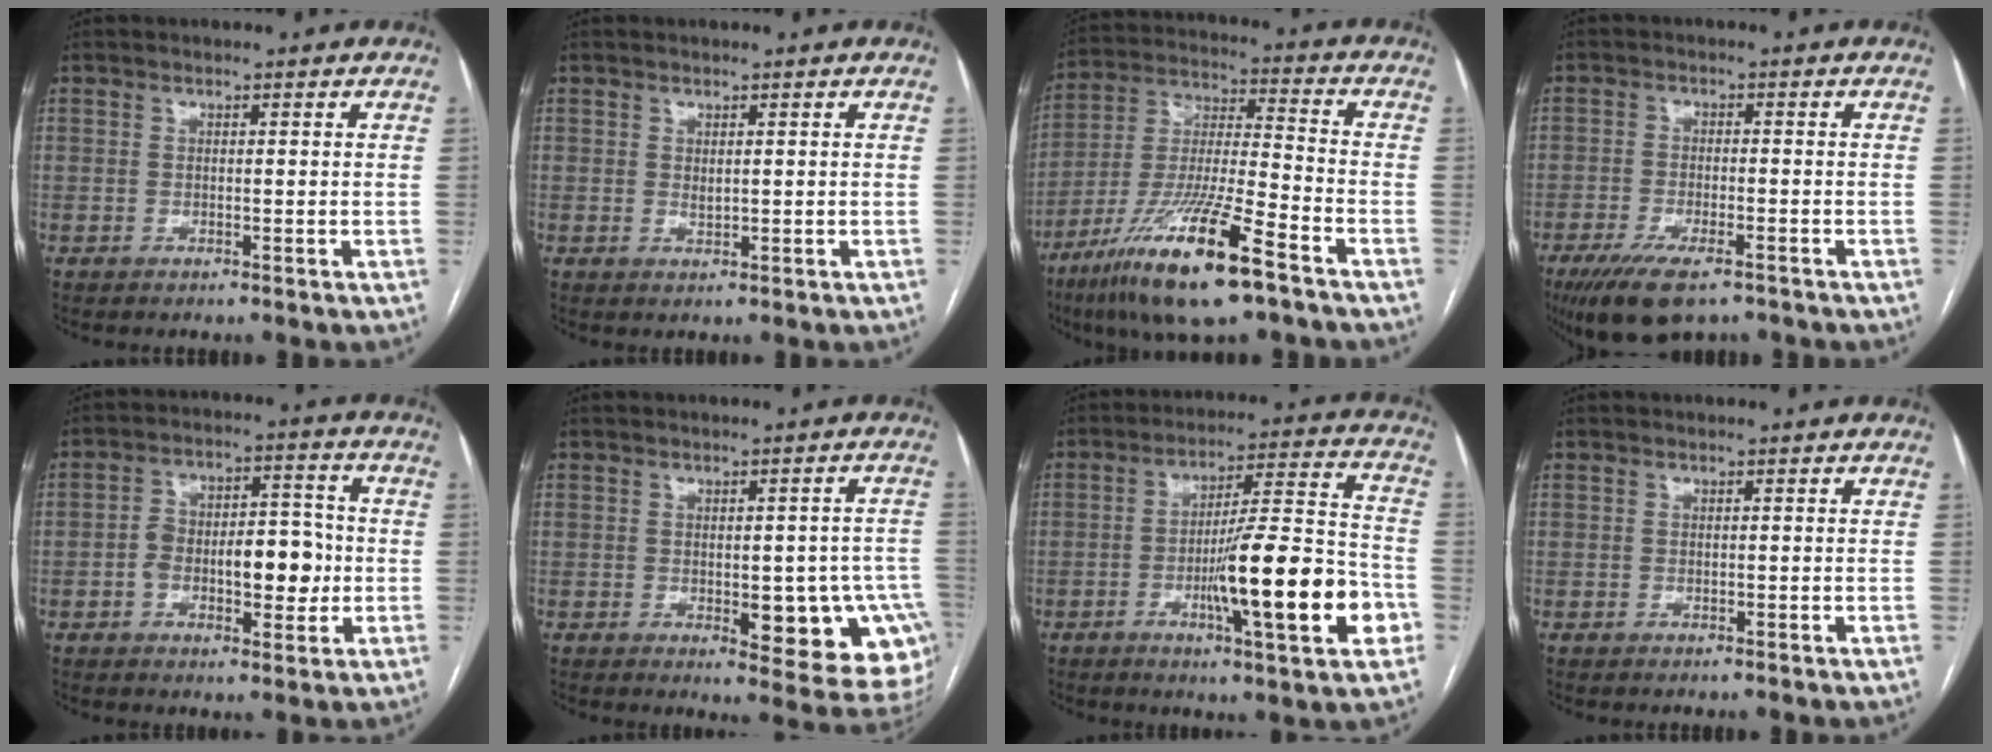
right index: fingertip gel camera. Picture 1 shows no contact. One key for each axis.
{"total": 0.9, "fx": 0.3, "fy": 0.5, "fz": 0.7, "tx": -0.011, "ty": -0.004, "tz": 0.007}
{"total": 18.4, "fx": -11.0, "fy": 1.7, "fz": 14.7, "tx": -0.297, "ty": -0.041, "tz": -0.203}
{"total": 9.3, "fx": -6.5, "fy": 2.8, "fz": 6.1, "tx": -0.104, "ty": -0.017, "tz": -0.107}
{"total": 11.0, "fx": -1.8, "fy": 5.0, "fz": 9.6, "tx": -0.152, "ty": 0.027, "tz": -0.023}
{"total": 13.7, "fx": -3.5, "fy": 5.7, "fz": 11.9, "tx": -0.092, "ty": 0.019, "tz": -0.028}
{"total": 17.8, "fx": -5.5, "fy": 1.6, "fz": 16.9, "tx": -0.258, "ty": 0.000, "tz": -0.082}
{"total": 0.0}